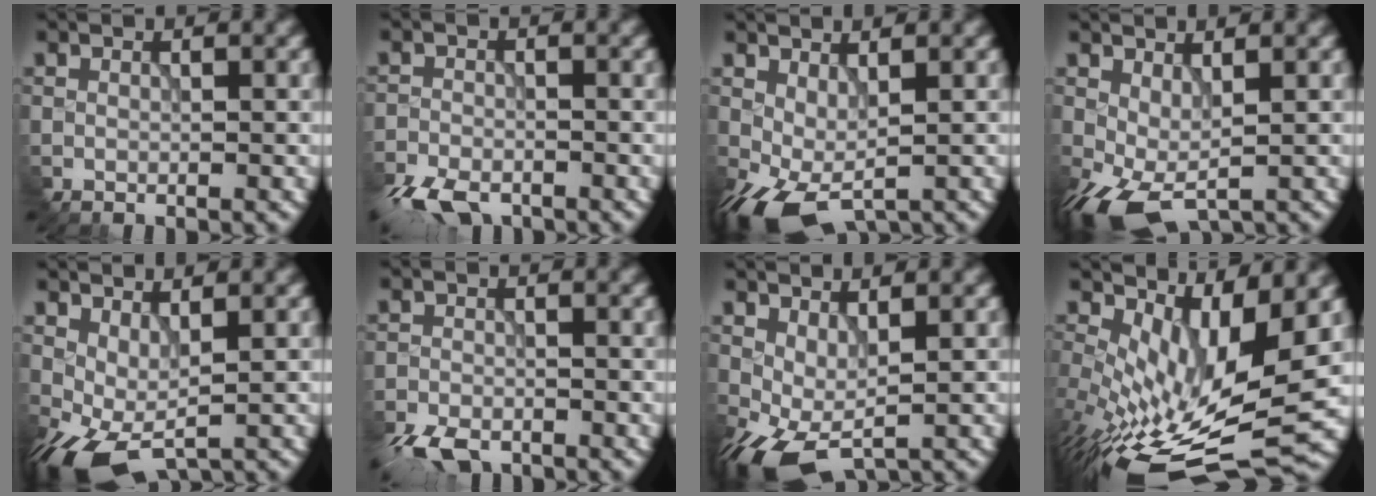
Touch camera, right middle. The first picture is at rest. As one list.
[{"total": 5.3, "force": [-4.3, 2.0, 2.4], "torque": [-0.048, -0.025, -0.087]}, {"total": 4.9, "force": [-1.6, 2.4, 3.9], "torque": [-0.096, -0.003, -0.029]}, {"total": 4.8, "force": [-1.5, 2.3, 4.0], "torque": [-0.099, -0.004, -0.027]}, {"total": 4.8, "force": [-1.0, 2.4, 4.1], "torque": [-0.096, -0.002, -0.017]}, {"total": 4.3, "force": [-3.5, 1.7, 1.9], "torque": [-0.037, -0.013, -0.075]}, {"total": 4.7, "force": [-1.0, 2.3, 4.0], "torque": [-0.096, -0.002, -0.018]}, {"total": 11.6, "force": [-0.4, 4.9, 10.5], "torque": [-0.206, -0.036, 0.013]}]